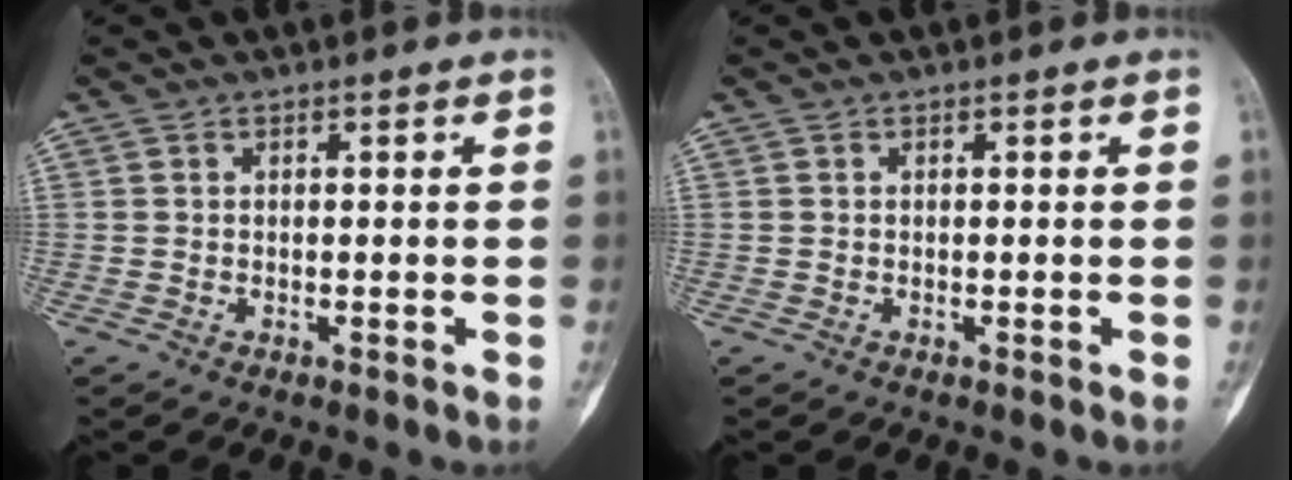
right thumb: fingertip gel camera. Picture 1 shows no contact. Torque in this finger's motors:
{"motor_torque": [0.60, 0.18, 0.21, -0.10, 0.10]}